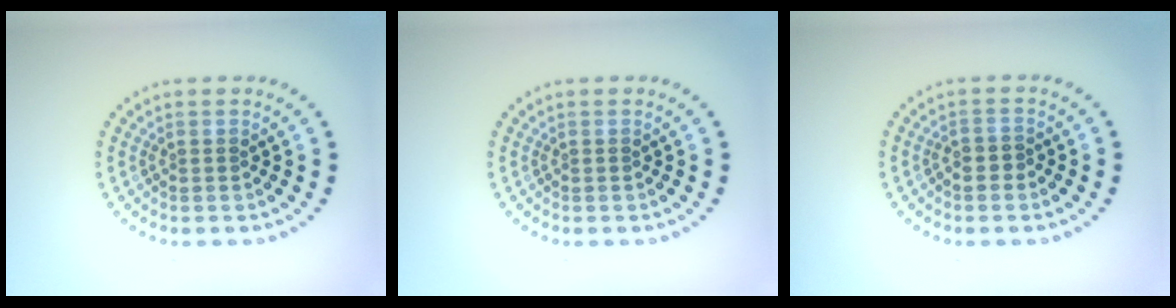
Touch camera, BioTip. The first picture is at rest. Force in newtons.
{"total": 0.0}
{"total": 1.0, "press": 0.8, "slide": 0.5}